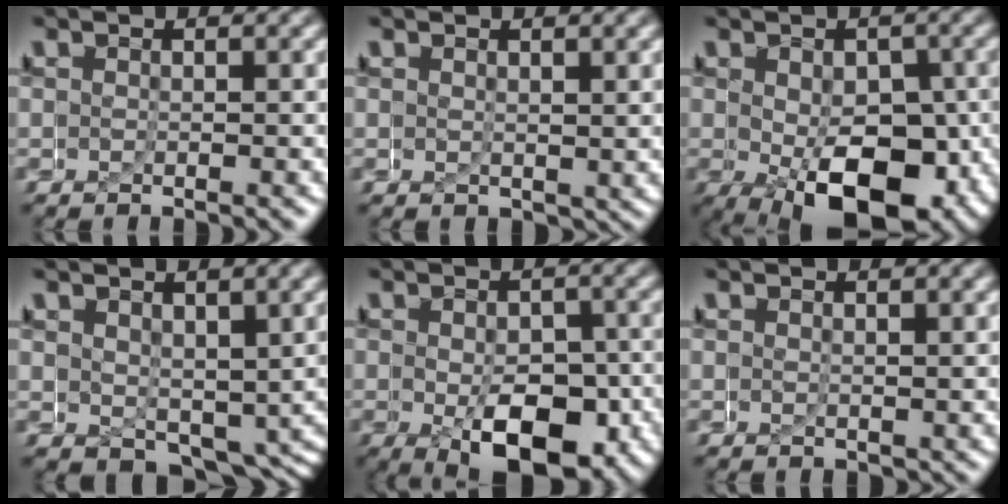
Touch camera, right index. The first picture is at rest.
{"total": 0.9, "force": [0.6, 0.6, 0.3], "torque": [-0.008, -0.004, 0.015]}
{"total": 7.6, "force": [-3.0, 3.4, 6.0], "torque": [-0.085, -0.029, -0.031]}
{"total": 2.8, "force": [-1.5, 1.8, 1.5], "torque": [-0.033, -0.026, -0.011]}
{"total": 6.5, "force": [-3.2, 2.9, 4.8], "torque": [-0.061, -0.027, -0.040]}
{"total": 0.6, "force": [0.5, 0.4, 0.1], "torque": [-0.004, -0.002, 0.012]}